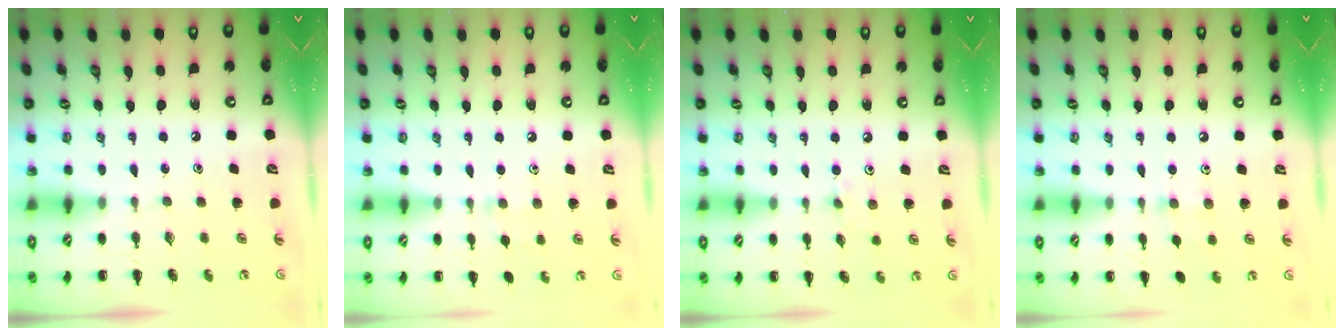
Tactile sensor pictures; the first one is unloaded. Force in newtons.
{"total": 5.5, "press": 5.1, "slide": 2.0}
{"total": 4.0, "press": 3.7, "slide": 1.4}
{"total": 6.2, "press": 6.0, "slide": 1.6}